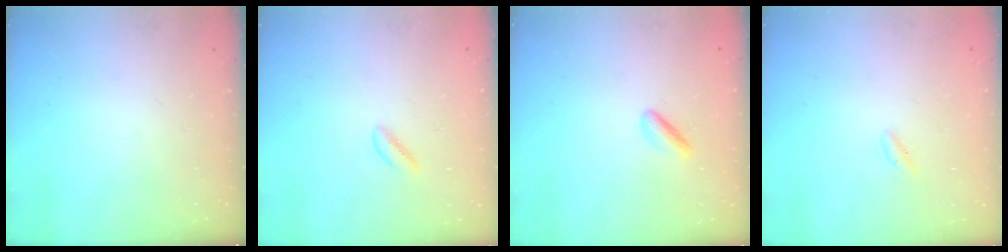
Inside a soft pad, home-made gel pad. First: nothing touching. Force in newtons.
{"total": 1.1, "press": 1.0, "slide": 0.5}
{"total": 2.1, "press": 1.9, "slide": 0.9}
{"total": 0.0}